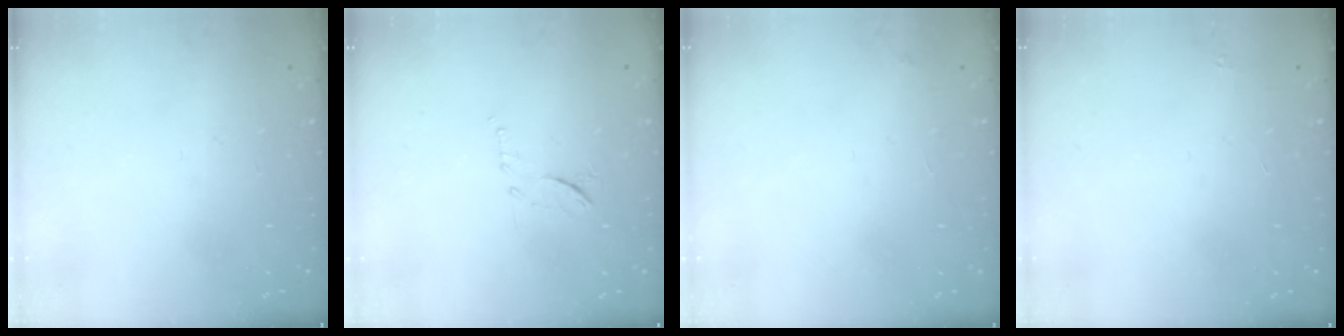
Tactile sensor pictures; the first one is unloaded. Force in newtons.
{"total": 7.8, "press": 7.8, "slide": 0.3}
{"total": 2.5, "press": 2.4, "slide": 0.4}
{"total": 1.8, "press": 1.7, "slide": 0.1}